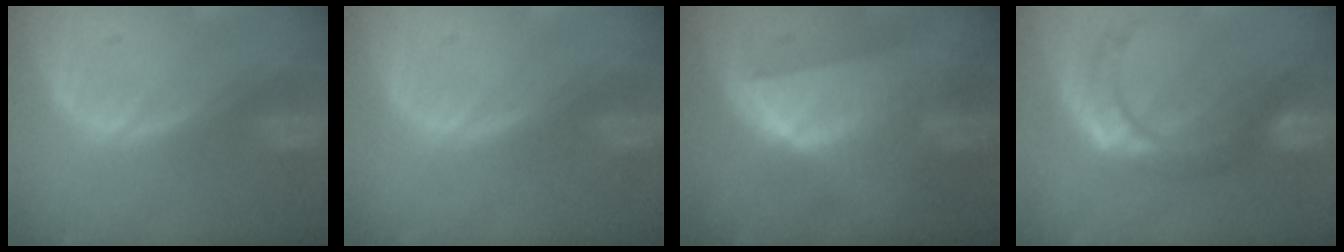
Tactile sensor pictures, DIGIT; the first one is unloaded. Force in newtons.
{"total": 0.0}
{"total": 7.9, "press": 7.2, "slide": 3.2}
{"total": 8.6, "press": 7.2, "slide": 4.5}